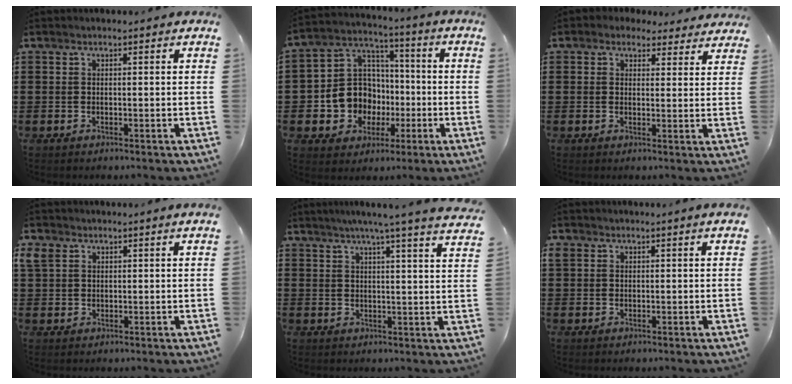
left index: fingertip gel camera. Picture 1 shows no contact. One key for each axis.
{"total": 9.7, "fx": -1.6, "fy": 9.2, "fz": 2.7, "tx": -0.105, "ty": 0.003, "tz": -0.025}
{"total": 2.9, "fx": 2.5, "fy": 1.3, "fz": 0.6, "tx": -0.013, "ty": -0.004, "tz": 0.045}
{"total": 2.6, "fx": 2.0, "fy": 1.3, "fz": 1.0, "tx": -0.026, "ty": 0.004, "tz": 0.039}
{"total": 5.3, "fx": 4.4, "fy": -1.2, "fz": 2.7, "tx": -0.060, "ty": -0.030, "tz": 0.070}
{"total": 1.4, "fx": 1.3, "fy": 0.4, "fz": 0.4, "tx": -0.013, "ty": 0.002, "tz": 0.025}